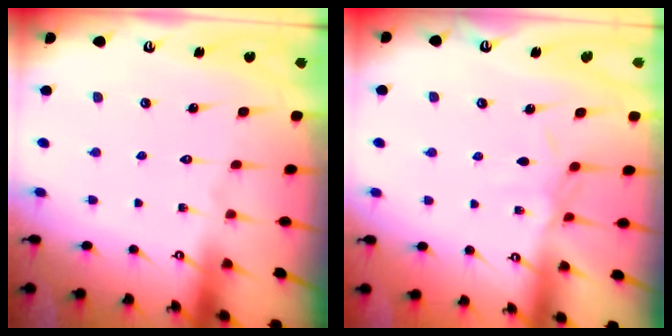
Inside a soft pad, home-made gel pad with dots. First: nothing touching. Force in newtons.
{"total": 2.9, "press": 2.9, "slide": 0.6}